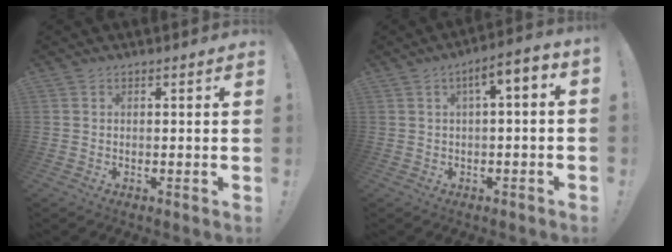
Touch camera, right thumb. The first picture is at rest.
{"total": 5.2, "force": [-0.1, 1.4, 5.0], "torque": [-0.083, 0.001, -0.003]}